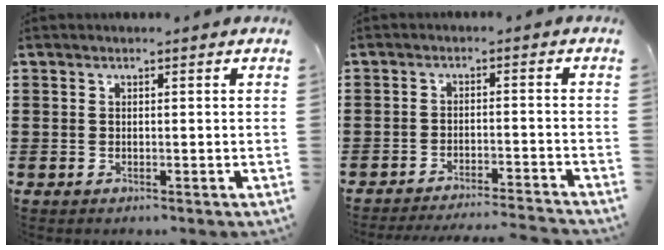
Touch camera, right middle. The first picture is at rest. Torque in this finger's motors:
{"motor_torque": [0.09, -0.02, 0.04, 0.07]}